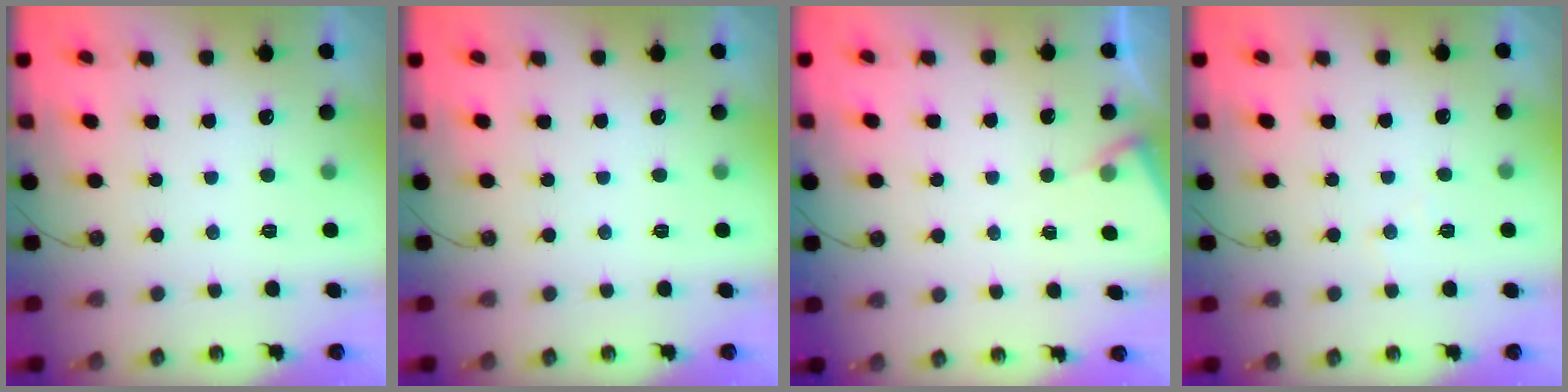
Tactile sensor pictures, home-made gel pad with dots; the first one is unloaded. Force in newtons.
{"total": 0.0}
{"total": 4.0, "press": 4.0, "slide": 0.4}
{"total": 4.9, "press": 4.8, "slide": 0.7}